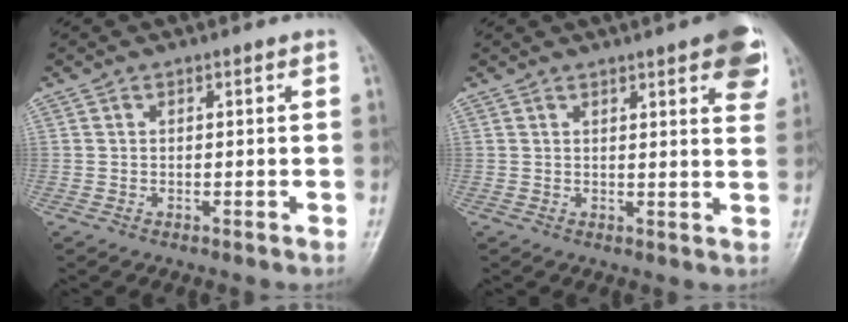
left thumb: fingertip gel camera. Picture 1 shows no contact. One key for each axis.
{"total": 10.1, "fx": 5.3, "fy": 2.4, "fz": 8.2, "tx": -0.076, "ty": -0.014, "tz": 0.058}